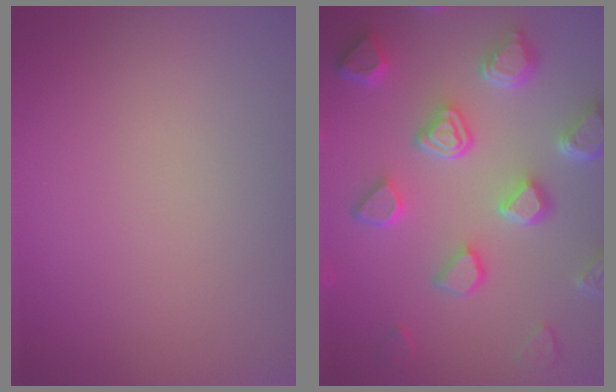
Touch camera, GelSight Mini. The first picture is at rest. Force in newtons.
{"total": 7.0, "press": 5.5, "slide": 4.4}